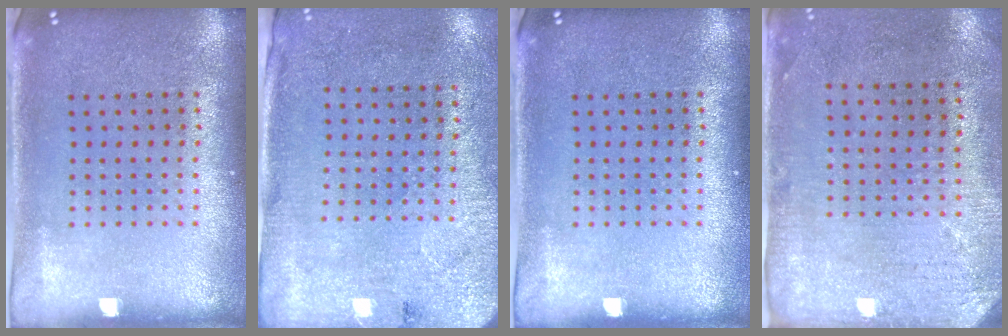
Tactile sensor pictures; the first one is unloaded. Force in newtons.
{"total": 2.7, "press": 2.2, "slide": 1.5}
{"total": 0.0}
{"total": 2.9, "press": 2.4, "slide": 1.7}